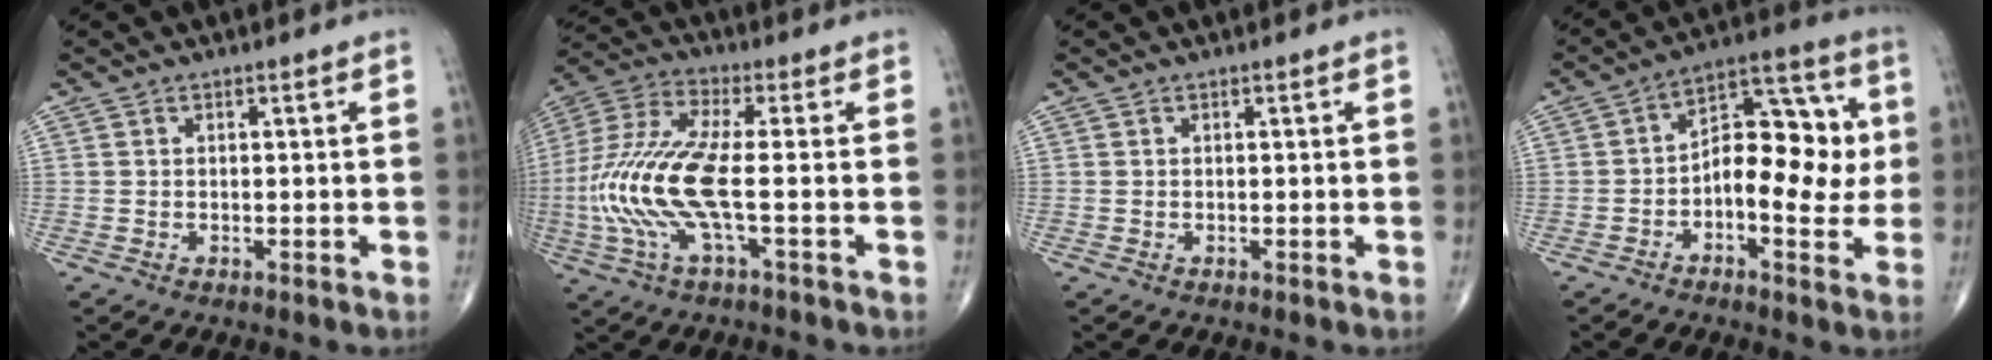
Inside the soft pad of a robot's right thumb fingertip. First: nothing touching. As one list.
[{"total": 15.8, "force": [-2.4, 4.0, 15.1], "torque": [-0.359, 0.020, -0.051]}, {"total": 0.0}, {"total": 14.2, "force": [-0.8, 7.8, 11.9], "torque": [-0.137, 0.034, -0.020]}]